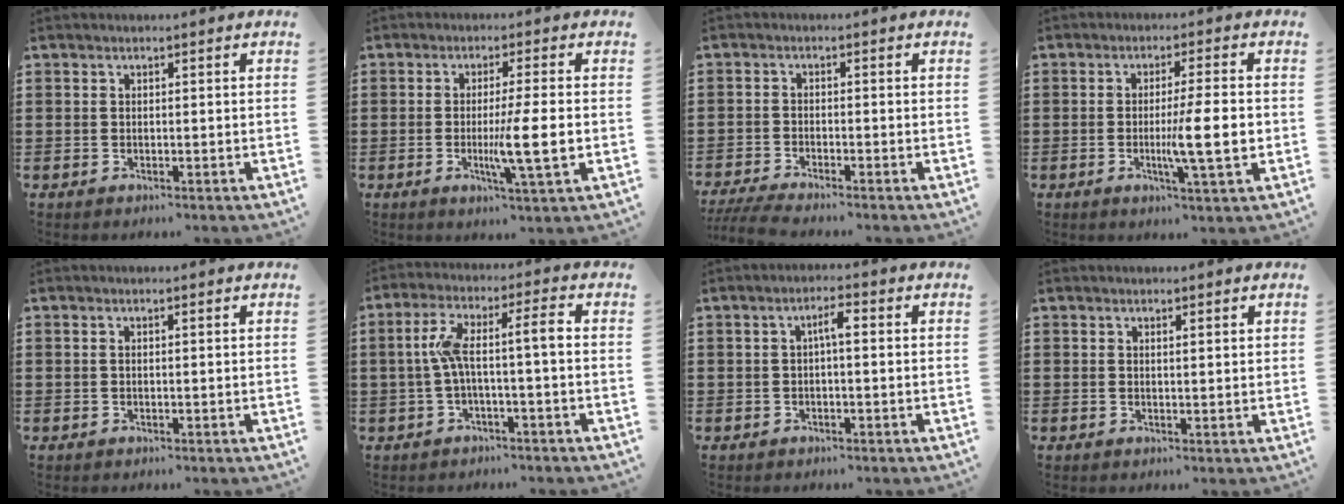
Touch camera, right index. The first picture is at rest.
{"total": 7.5, "force": [-1.2, -0.1, 7.4], "torque": [-0.131, -0.018, -0.023]}
{"total": 3.3, "force": [-3.2, -0.1, 0.8], "torque": [-0.027, -0.009, -0.068]}
{"total": 8.3, "force": [-1.2, 0.7, 8.2], "torque": [-0.135, -0.015, -0.023]}
{"total": 0.7, "force": [0.2, 0.2, 0.6], "torque": [-0.014, 0.001, 0.004]}
{"total": 7.0, "force": [-0.4, 1.0, 6.9], "torque": [-0.140, 0.004, -0.019]}
{"total": 2.7, "force": [0.0, 0.6, 2.6], "torque": [-0.051, 0.008, -0.004]}
{"total": 0.8, "force": [0.6, 0.1, 0.5], "torque": [-0.010, 0.001, 0.011]}